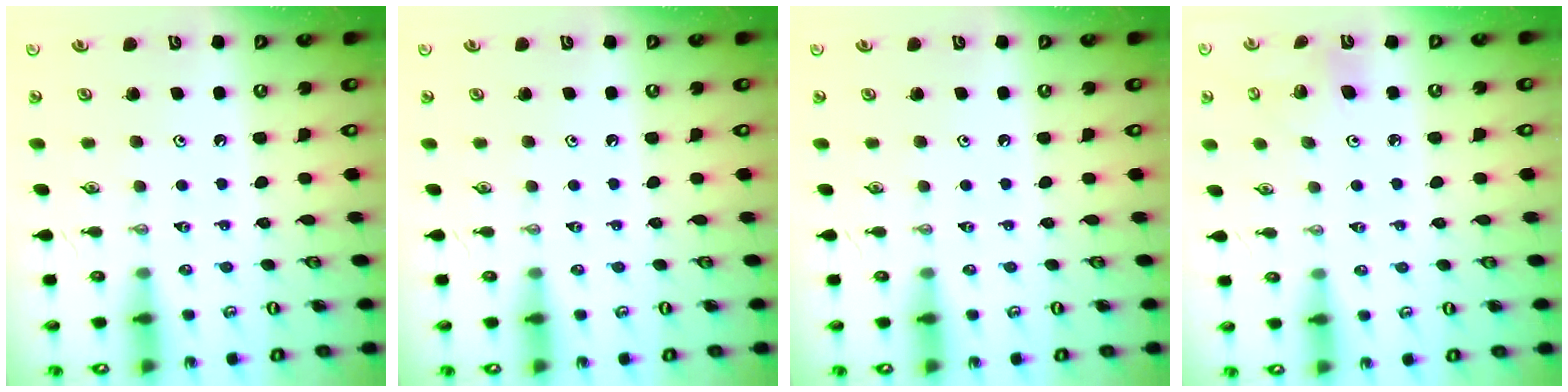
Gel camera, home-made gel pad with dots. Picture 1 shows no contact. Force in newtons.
{"total": 0.0}
{"total": 0.0}
{"total": 4.8, "press": 4.5, "slide": 1.6}